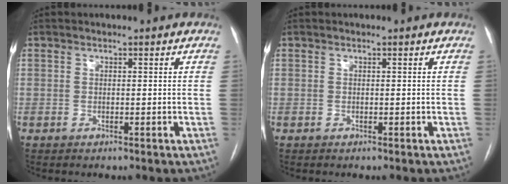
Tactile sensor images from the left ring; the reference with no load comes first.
{"total": 0.0}